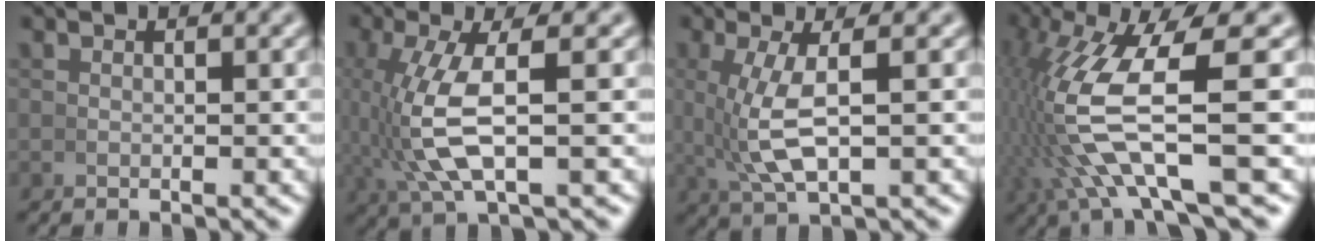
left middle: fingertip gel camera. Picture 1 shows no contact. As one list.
[{"total": 6.2, "force": [-0.1, 1.9, 5.9], "torque": [-0.137, -0.002, 0.009]}, {"total": 5.0, "force": [0.3, 1.5, 4.8], "torque": [-0.095, 0.002, 0.013]}, {"total": 9.8, "force": [0.3, 3.9, 9.0], "torque": [-0.206, -0.012, 0.016]}]